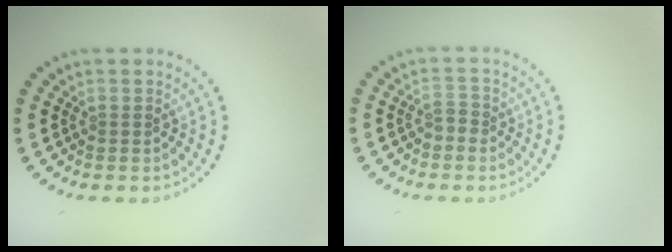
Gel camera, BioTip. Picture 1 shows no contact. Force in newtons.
{"total": 1.2, "press": 1.1, "slide": 0.5}